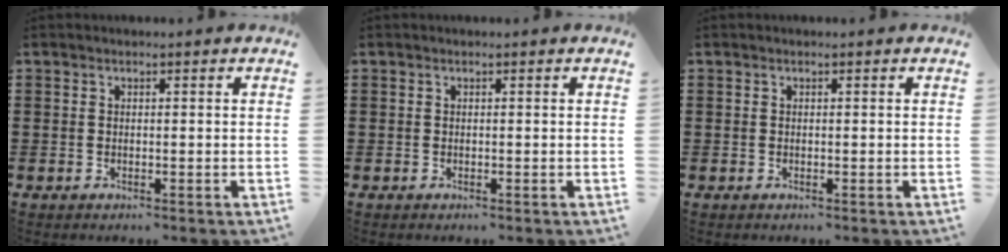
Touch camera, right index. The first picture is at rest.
{"total": 0.0}
{"total": 0.0}